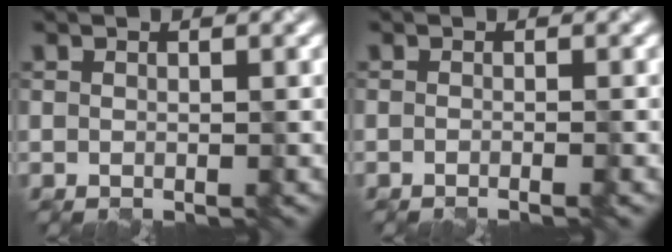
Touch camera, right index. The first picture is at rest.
{"total": 1.9, "force": [-0.6, 0.9, 1.6], "torque": [0.003, -0.002, -0.017]}